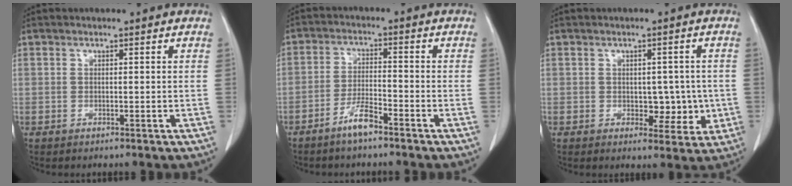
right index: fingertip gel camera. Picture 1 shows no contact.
{"total": 4.5, "force": [-3.4, 0.6, 2.9], "torque": [-0.060, -0.002, -0.065]}
{"total": 5.2, "force": [-0.4, 3.3, 4.0], "torque": [-0.039, 0.006, 0.002]}